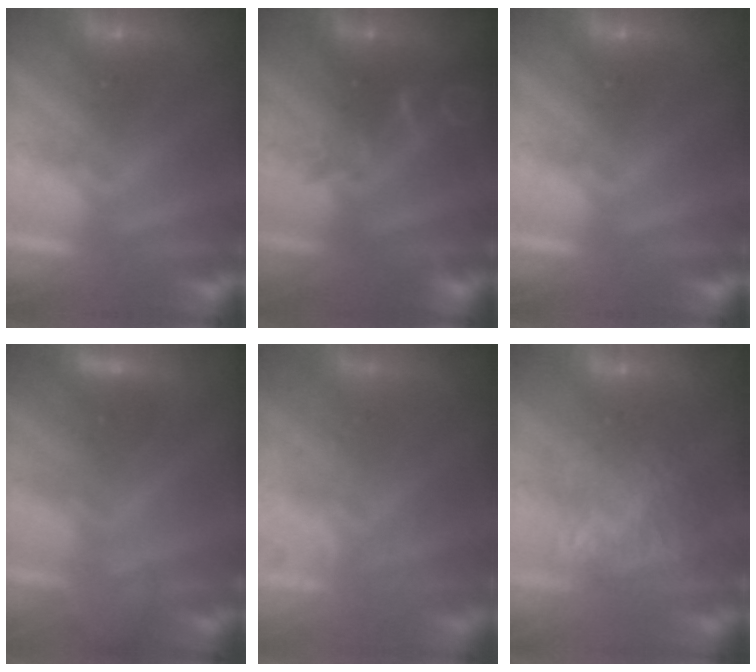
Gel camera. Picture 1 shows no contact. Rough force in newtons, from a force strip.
{"total": 2.1}
{"total": 0.0}
{"total": 3.1}
{"total": 7.8}
{"total": 5.8}